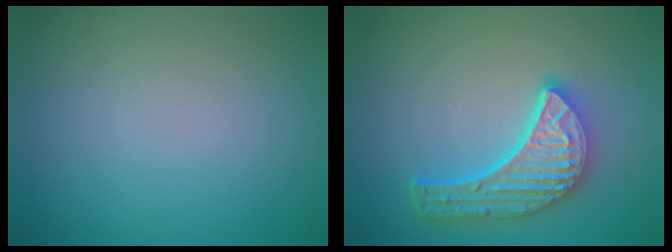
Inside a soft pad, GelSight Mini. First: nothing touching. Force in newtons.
{"total": 5.8, "press": 4.5, "slide": 3.7}